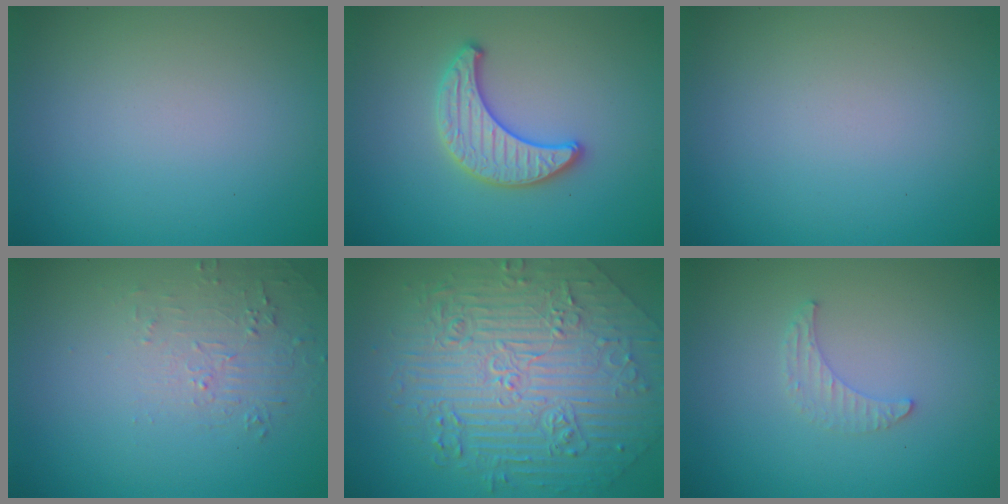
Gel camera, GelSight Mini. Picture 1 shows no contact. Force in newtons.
{"total": 3.1, "press": 3.1, "slide": 0.1}
{"total": 0.0}
{"total": 1.7, "press": 0.5, "slide": 1.7}
{"total": 8.4, "press": 6.7, "slide": 5.1}
{"total": 1.3, "press": 1.3, "slide": 0.4}